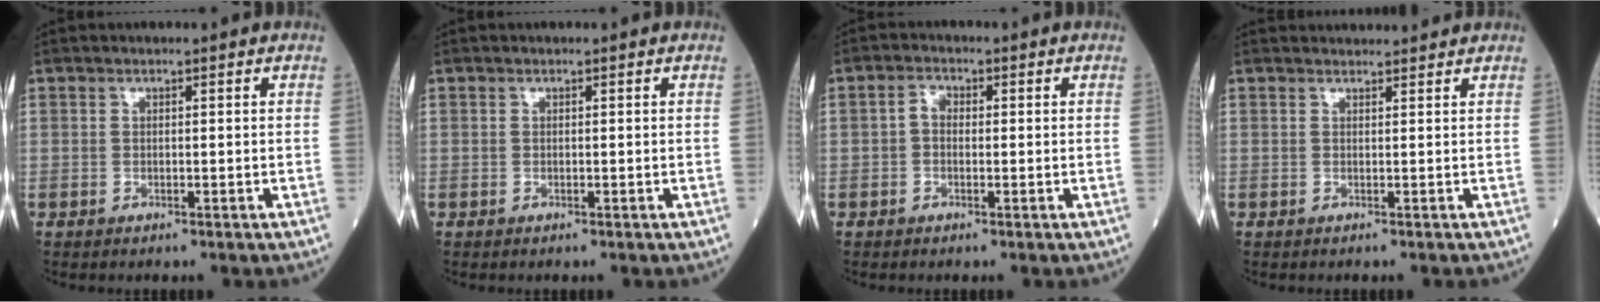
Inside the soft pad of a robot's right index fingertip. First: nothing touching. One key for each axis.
{"total": 0.0}
{"total": 1.9, "fx": -0.1, "fy": 1.3, "fz": 1.4, "tx": -0.021, "ty": 0.009, "tz": -0.005}
{"total": 3.7, "fx": 3.7, "fy": 0.5, "fz": 0.6, "tx": -0.019, "ty": 0.025, "tz": 0.039}